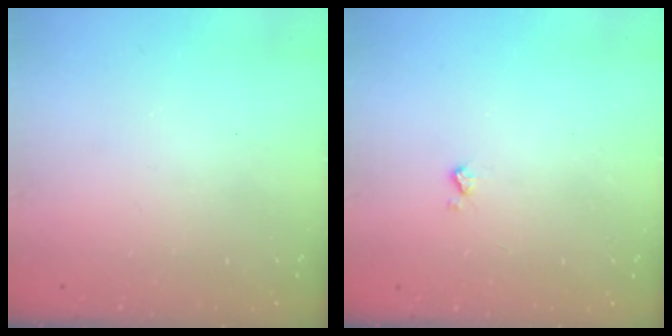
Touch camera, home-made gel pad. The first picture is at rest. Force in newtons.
{"total": 3.5, "press": 3.5, "slide": 0.5}